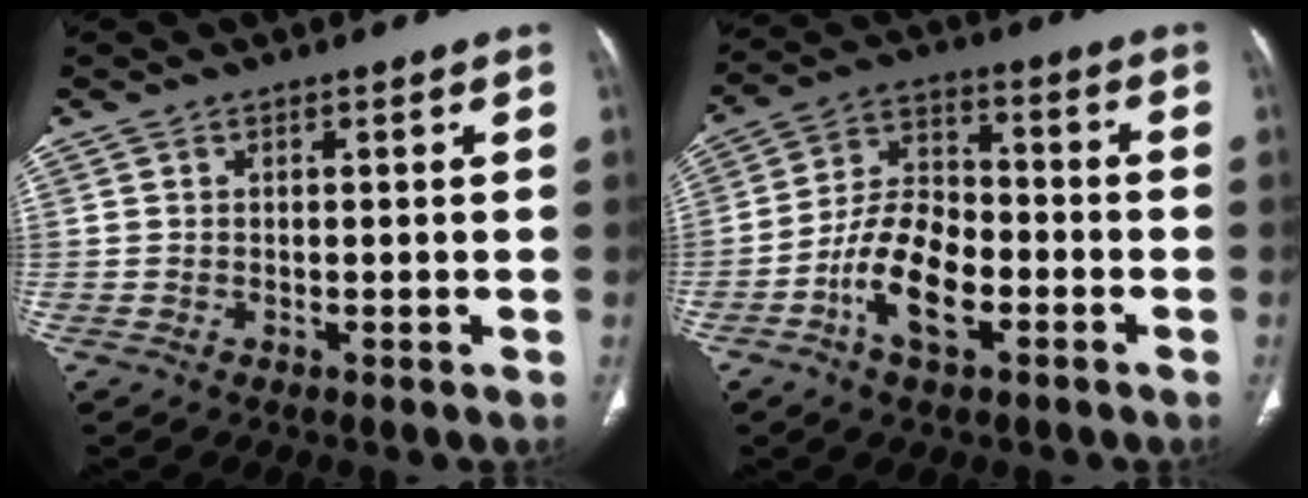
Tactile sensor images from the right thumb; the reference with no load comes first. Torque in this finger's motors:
{"motor_torque": [0.02, 0.53, 0.52, 0.36, 0.13]}